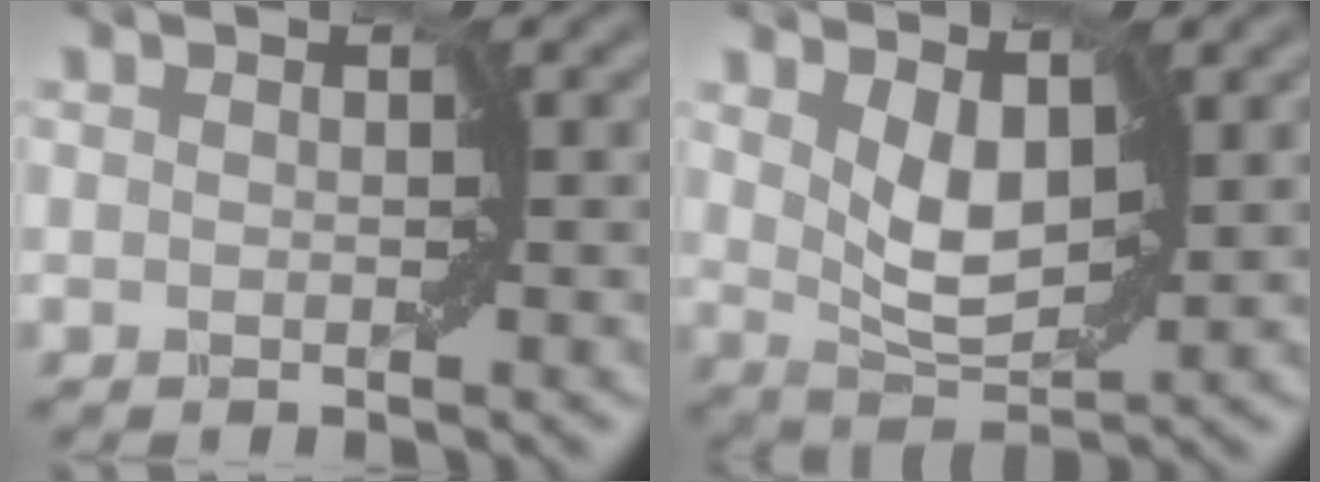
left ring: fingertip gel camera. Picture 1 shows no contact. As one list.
[{"total": 3.6, "force": [1.3, 2.1, 2.7], "torque": [-0.061, -0.007, 0.032]}]